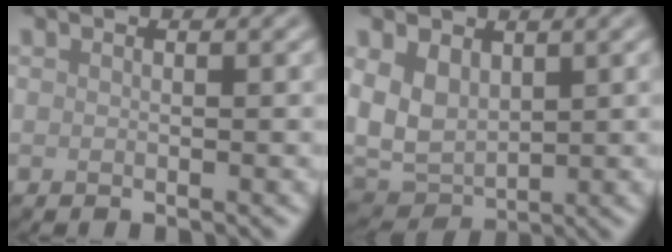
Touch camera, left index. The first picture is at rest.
{"total": 4.9, "force": [1.2, 3.5, 3.2], "torque": [-0.075, -0.004, 0.024]}